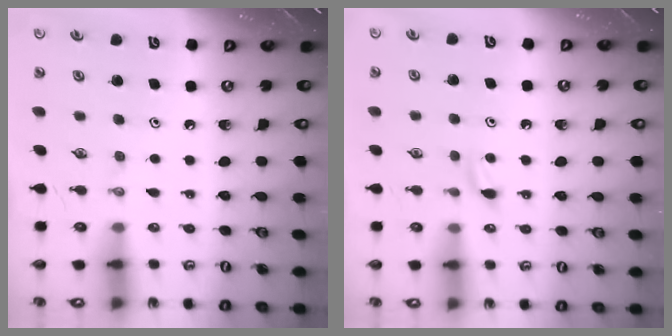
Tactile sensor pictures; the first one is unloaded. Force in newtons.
{"total": 3.3, "press": 3.3, "slide": 0.5}